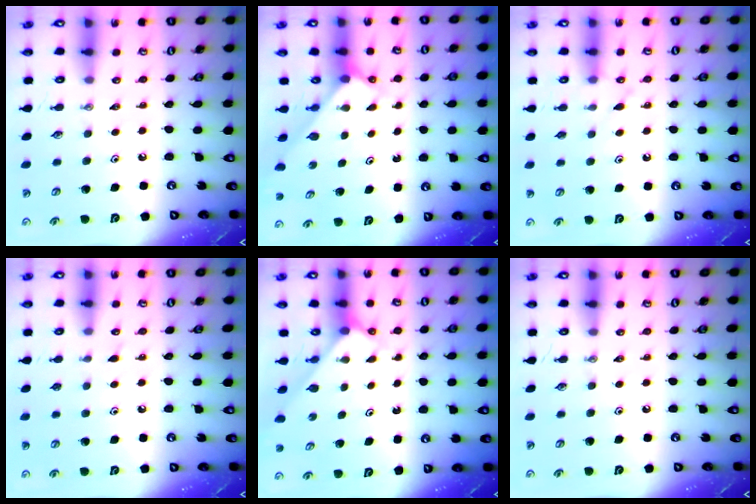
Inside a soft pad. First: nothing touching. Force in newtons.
{"total": 2.1, "press": 2.1, "slide": 0.2}
{"total": 7.6, "press": 7.6, "slide": 0.5}
{"total": 3.9, "press": 3.9, "slide": 0.4}
{"total": 2.3, "press": 2.3, "slide": 0.1}
{"total": 0.0}